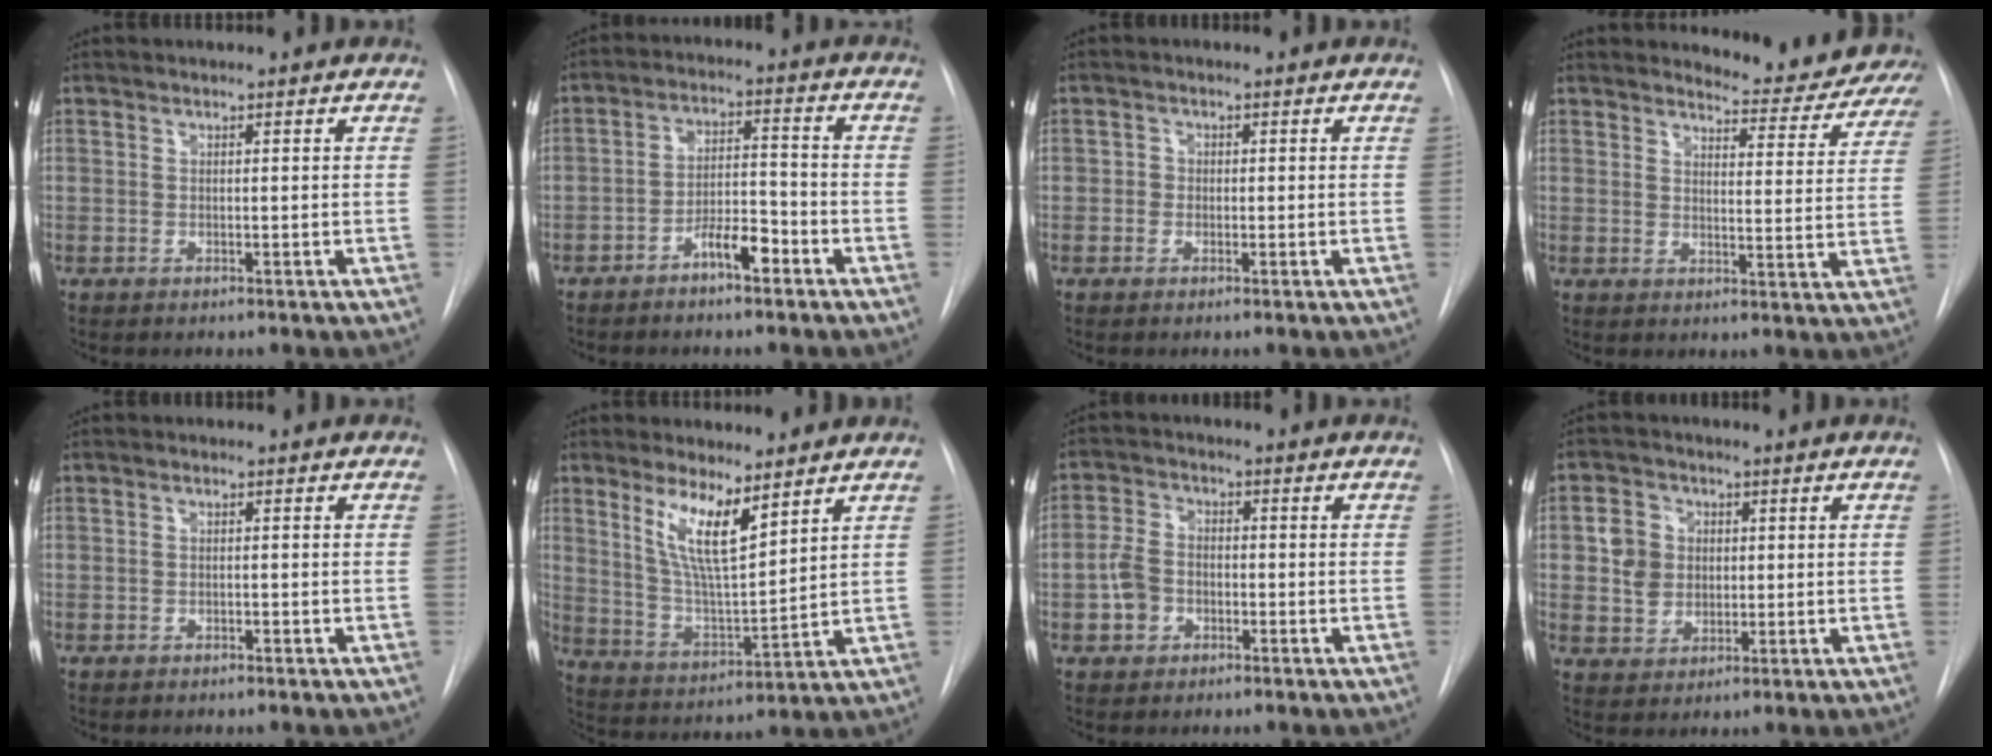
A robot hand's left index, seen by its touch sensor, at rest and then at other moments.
{"total": 5.8, "force": [-3.8, 1.6, 4.1], "torque": [-0.076, 0.015, -0.067]}
{"total": 1.4, "force": [-0.3, 1.3, 0.3], "torque": [0.004, 0.005, -0.010]}
{"total": 10.5, "force": [10.4, 1.0, 1.0], "torque": [-0.001, -0.052, 0.108]}
{"total": 0.7, "force": [-0.5, 0.3, 0.3], "torque": [-0.007, 0.000, -0.010]}
{"total": 9.4, "force": [5.4, 2.0, 7.4], "torque": [-0.143, -0.009, 0.109]}
{"total": 5.1, "force": [-1.7, 4.1, 2.6], "torque": [-0.065, 0.017, -0.031]}
{"total": 6.2, "force": [0.7, 5.6, 2.4], "torque": [-0.055, 0.019, 0.018]}